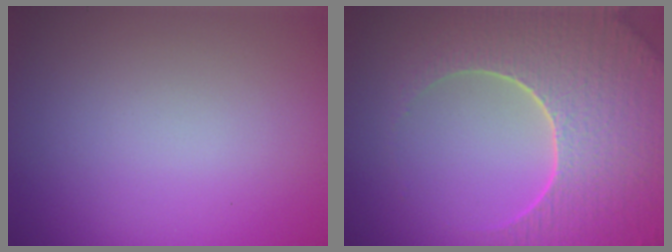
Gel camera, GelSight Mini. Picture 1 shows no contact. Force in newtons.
{"total": 8.8, "press": 6.3, "slide": 6.2}